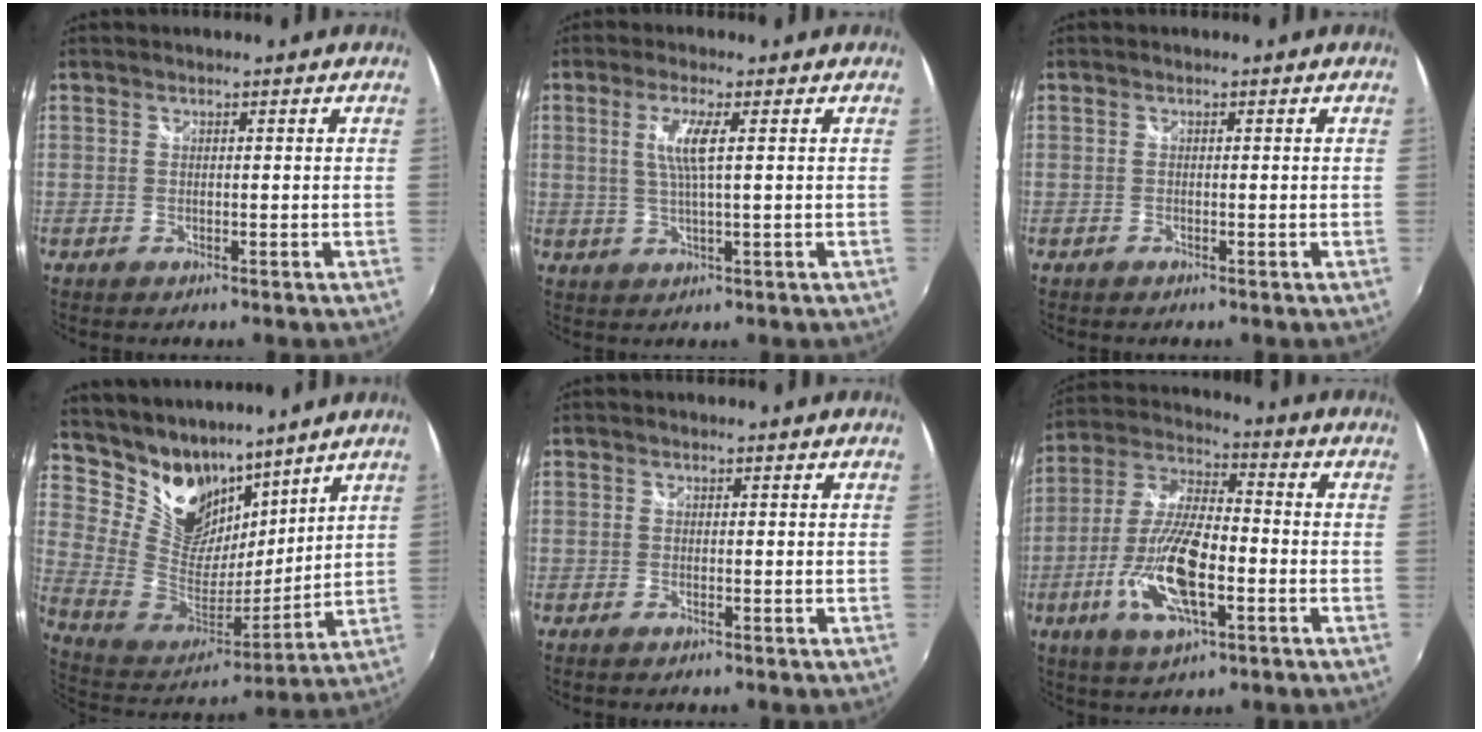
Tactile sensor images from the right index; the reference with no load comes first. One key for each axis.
{"total": 5.0, "fx": 1.1, "fy": 0.1, "fz": 4.9, "tx": -0.098, "ty": -0.004, "tz": 0.024}
{"total": 0.0}
{"total": 18.1, "fx": 13.6, "fy": 10.0, "fz": 6.7, "tx": -0.172, "ty": 0.004, "tz": 0.267}
{"total": 0.9, "fx": -0.7, "fy": 0.3, "fz": 0.4, "tx": -0.008, "ty": -0.004, "tz": -0.017}
{"total": 15.4, "fx": -5.0, "fy": 5.4, "fz": 13.5, "tx": -0.286, "ty": -0.009, "tz": -0.096}